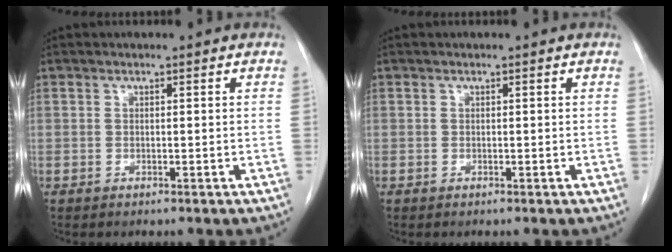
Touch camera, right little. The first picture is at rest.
{"total": 0.0}